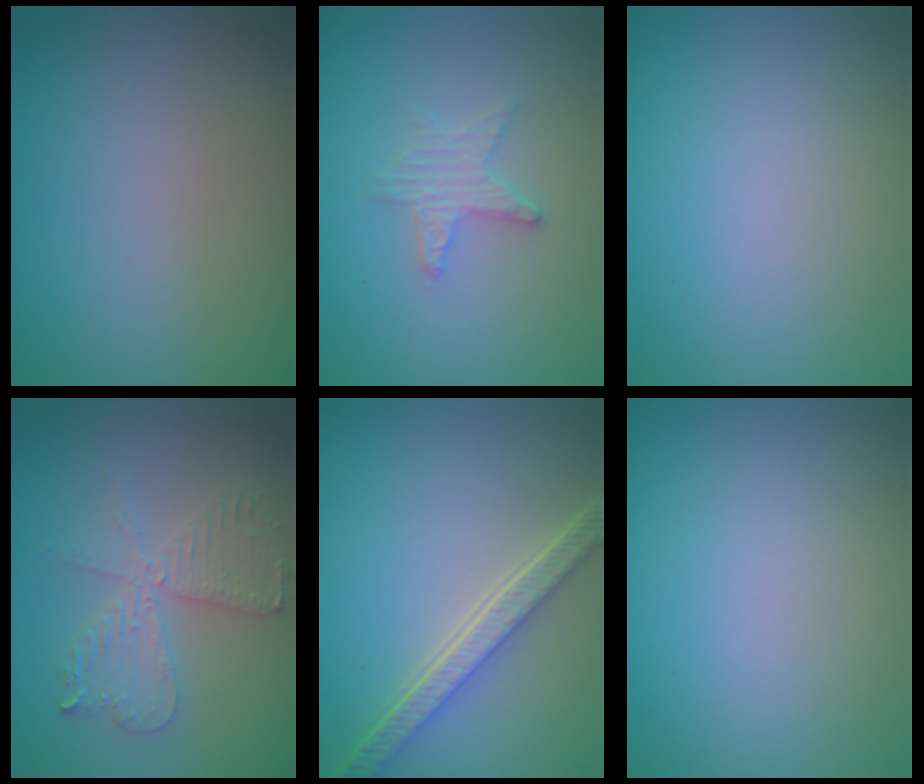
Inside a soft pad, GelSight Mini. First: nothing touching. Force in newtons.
{"total": 2.1, "press": 2.0, "slide": 0.4}
{"total": 0.0}
{"total": 4.1, "press": 3.5, "slide": 2.2}
{"total": 5.0, "press": 3.7, "slide": 3.4}
{"total": 0.0}